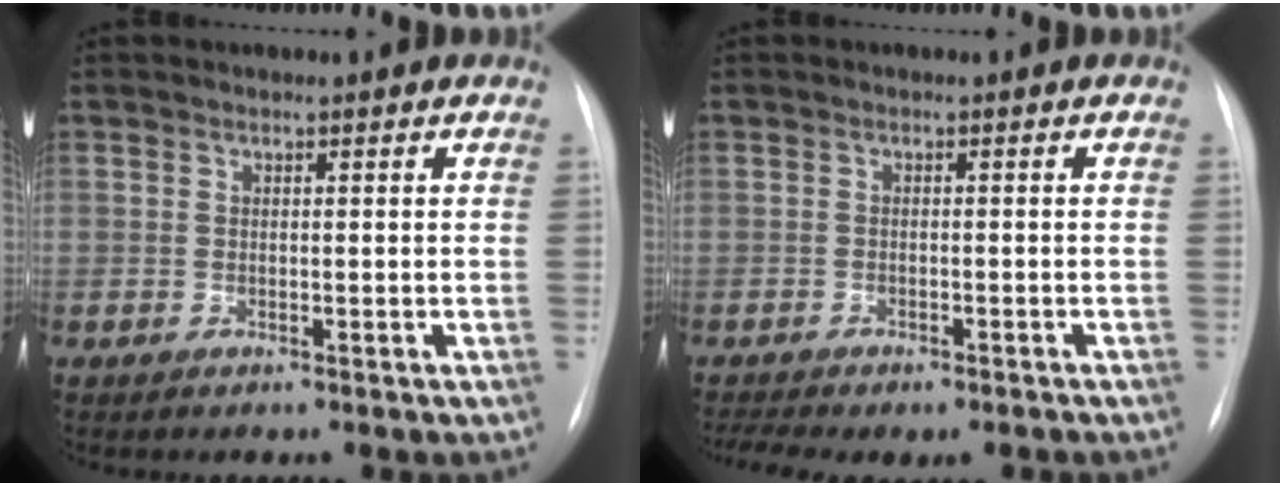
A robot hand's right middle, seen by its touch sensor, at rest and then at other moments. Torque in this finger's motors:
{"motor_torque": [0.93, -0.90, 0.16, 0.07]}